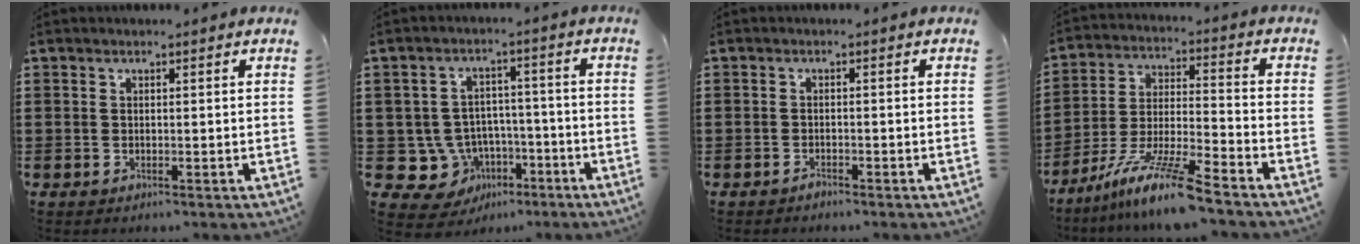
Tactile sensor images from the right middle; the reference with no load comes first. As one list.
[{"total": 7.1, "force": [-2.9, 6.2, 1.7], "torque": [-0.069, 0.006, -0.051]}, {"total": 1.0, "force": [-0.9, 0.2, 0.3], "torque": [-0.008, -0.001, -0.019]}, {"total": 10.9, "force": [-8.6, 0.2, 6.7], "torque": [-0.138, 0.000, -0.170]}]